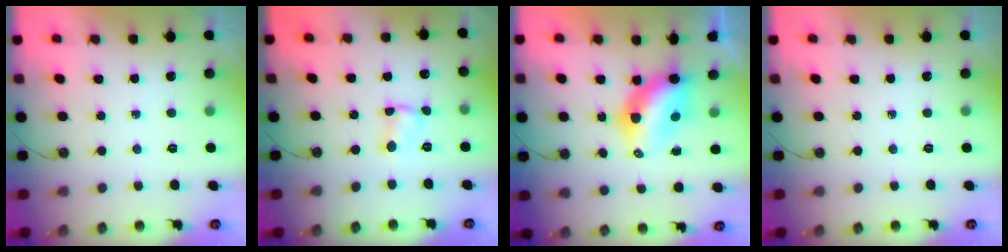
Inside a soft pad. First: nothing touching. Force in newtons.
{"total": 2.6, "press": 2.6, "slide": 0.3}
{"total": 7.0, "press": 7.0, "slide": 0.6}
{"total": 0.0}